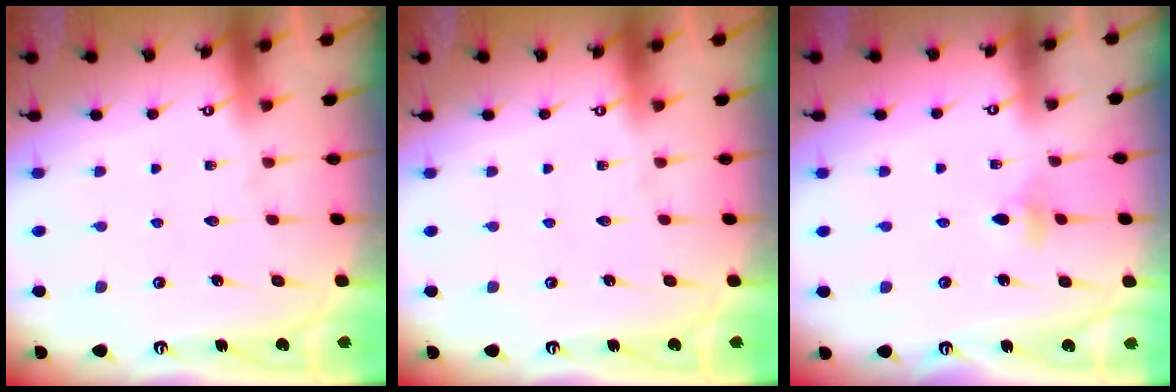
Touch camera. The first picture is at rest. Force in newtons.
{"total": 0.0}
{"total": 4.0, "press": 3.8, "slide": 1.2}